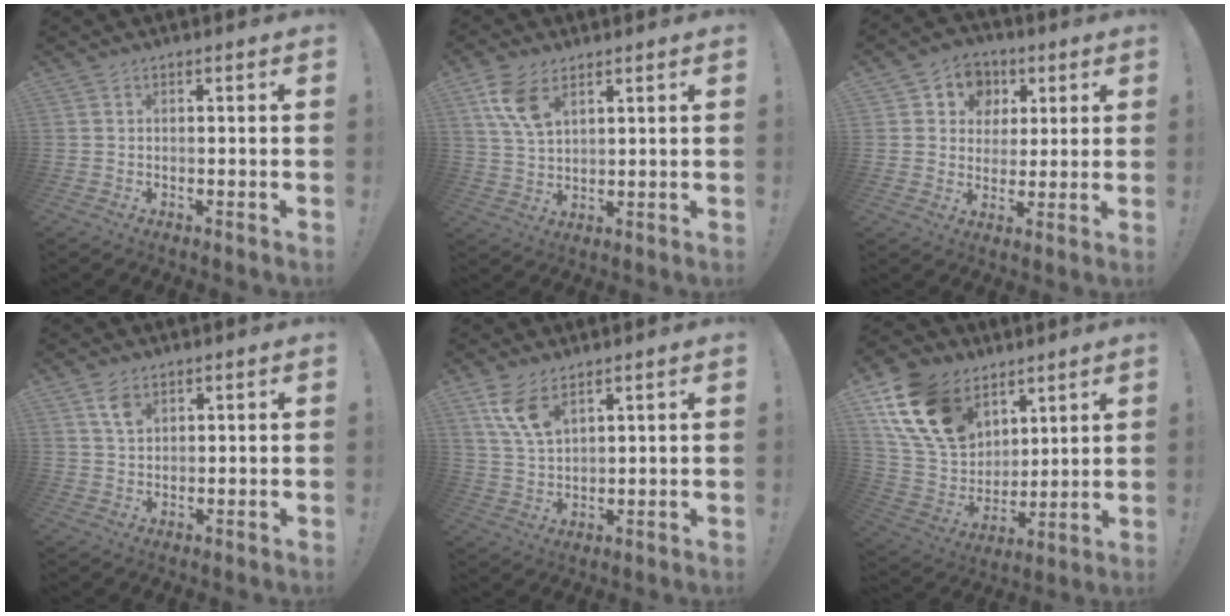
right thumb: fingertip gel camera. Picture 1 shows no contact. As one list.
[{"total": 9.2, "force": [5.1, 4.9, 6.0], "torque": [-0.117, -0.014, 0.098]}, {"total": 8.7, "force": [2.3, 8.0, 2.3], "torque": [-0.030, -0.009, 0.048]}, {"total": 4.8, "force": [2.8, 2.8, 2.8], "torque": [-0.041, -0.011, 0.050]}, {"total": 8.7, "force": [5.6, 3.9, 5.5], "torque": [-0.105, -0.023, 0.108]}, {"total": 19.6, "force": [10.4, 13.8, 9.4], "torque": [-0.186, -0.043, 0.211]}]